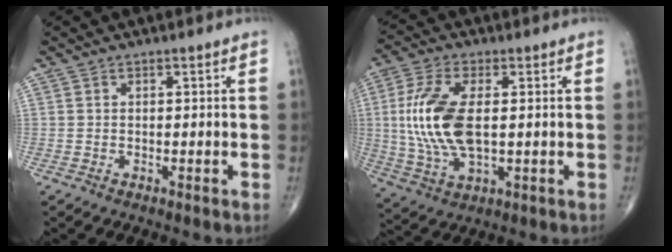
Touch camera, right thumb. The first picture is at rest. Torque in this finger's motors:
{"motor_torque": [0.08, 0.53, 1.24, 0.24, 0.20]}